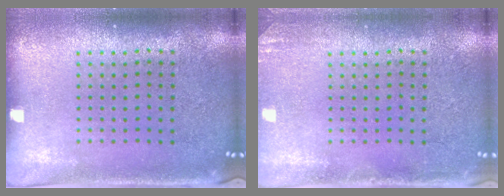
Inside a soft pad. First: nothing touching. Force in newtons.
{"total": 1.3, "press": 1.3, "slide": 0.1}